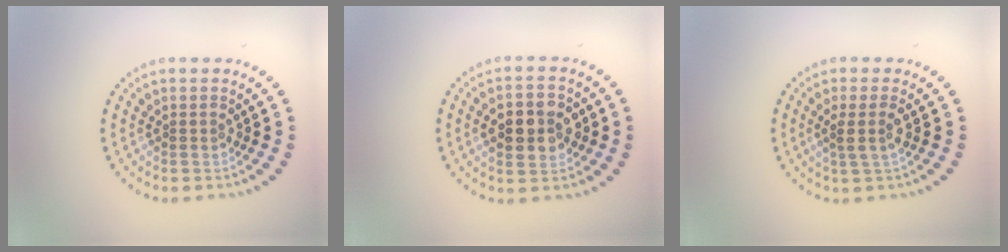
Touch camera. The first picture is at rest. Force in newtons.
{"total": 4.8, "press": 4.8, "slide": 0.1}
{"total": 1.8, "press": 1.4, "slide": 1.2}